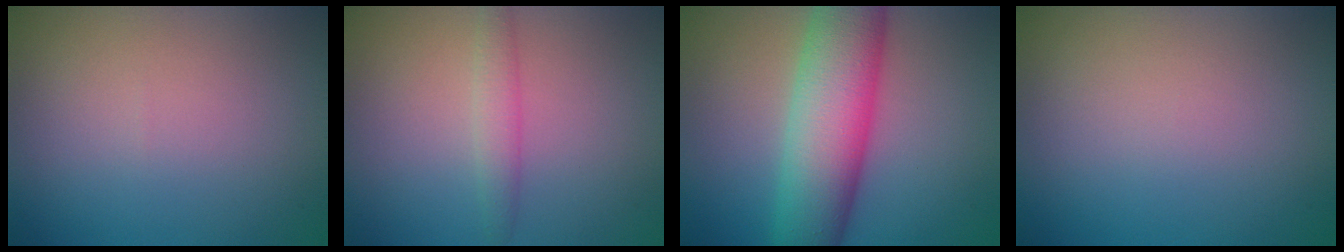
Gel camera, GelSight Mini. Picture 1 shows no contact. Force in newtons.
{"total": 1.8, "press": 1.8, "slide": 0.1}
{"total": 10.0, "press": 10.0, "slide": 0.3}
{"total": 0.0}